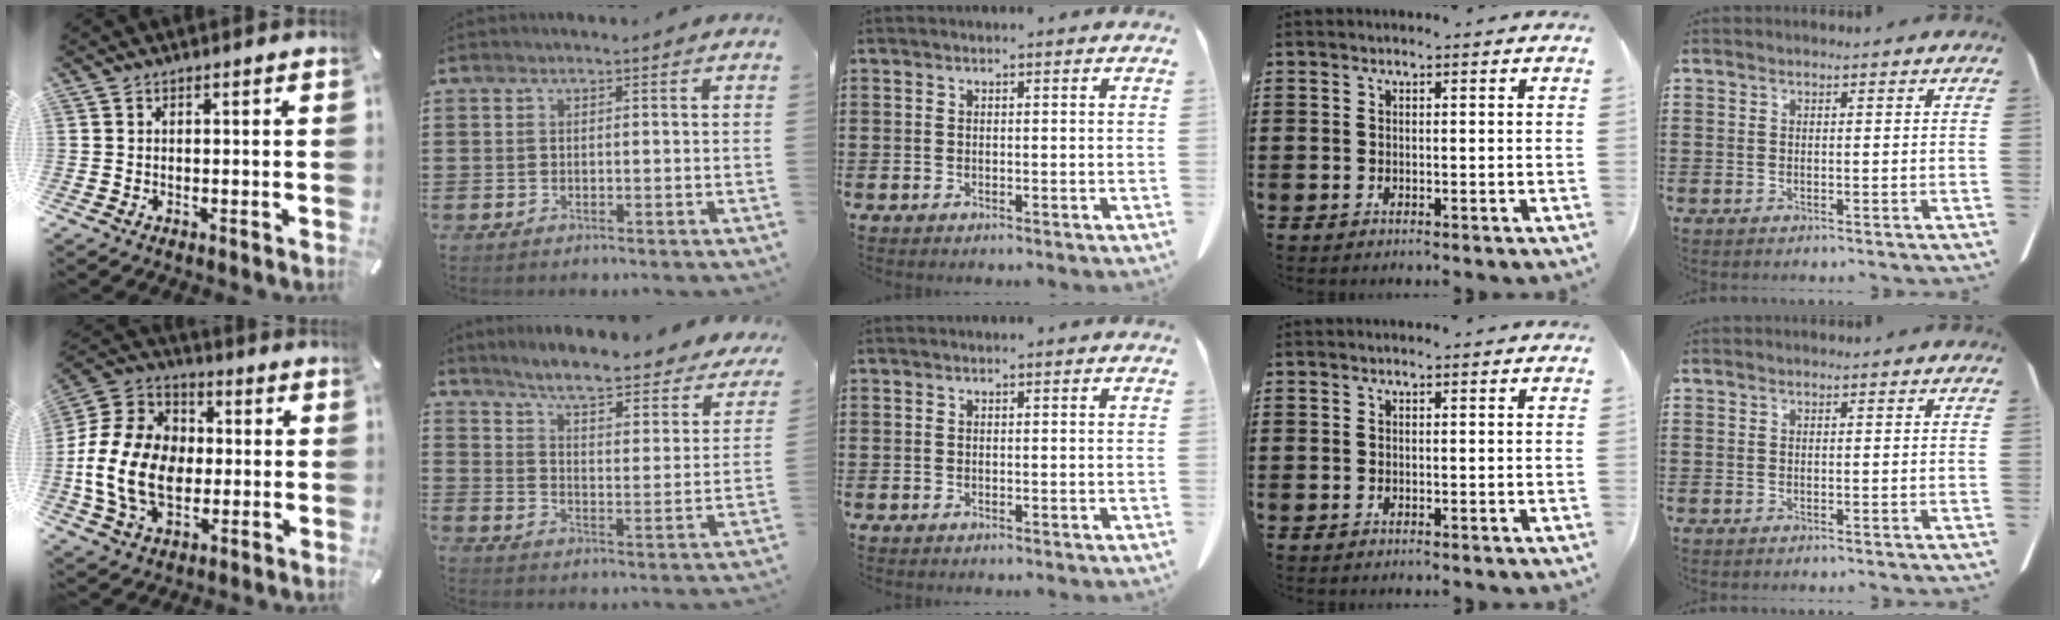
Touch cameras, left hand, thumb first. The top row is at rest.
{"thumb": {"total": 17.5, "force": [-2.2, 13.4, 11.0], "torque": [-0.249, 0.023, -0.040]}, "index": {"total": 5.6, "force": [4.9, 0.1, 2.6], "torque": [-0.066, -0.040, 0.074]}}